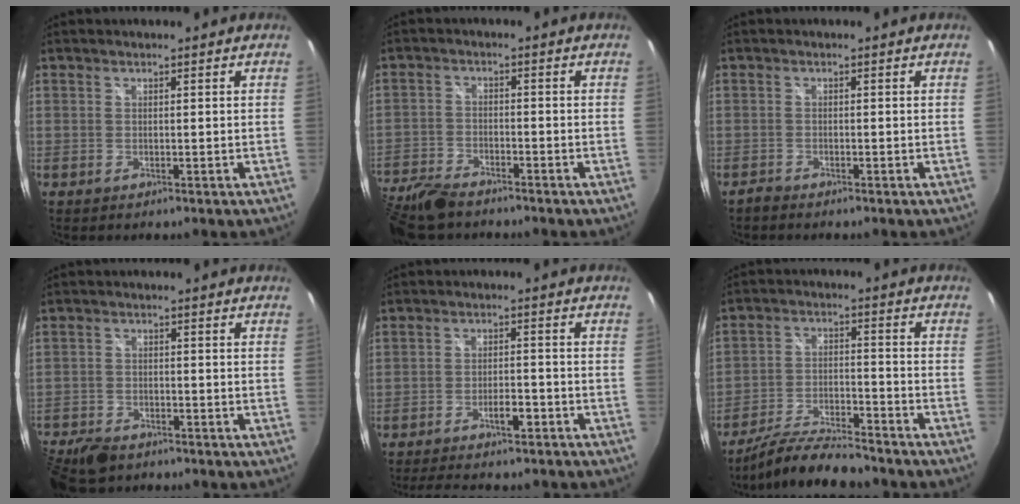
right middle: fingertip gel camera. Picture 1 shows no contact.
{"total": 12.7, "force": [-10.5, 4.5, 5.6], "torque": [-0.150, -0.021, -0.200]}
{"total": 1.2, "force": [-1.2, 0.2, 0.1], "torque": [-0.008, -0.003, -0.025]}
{"total": 11.4, "force": [-8.7, 5.5, 4.9], "torque": [-0.144, -0.027, -0.156]}
{"total": 9.3, "force": [-7.8, 2.5, 4.5], "torque": [-0.097, -0.001, -0.112]}
{"total": 11.8, "force": [-10.7, 1.7, 4.7], "torque": [-0.107, -0.012, -0.187]}